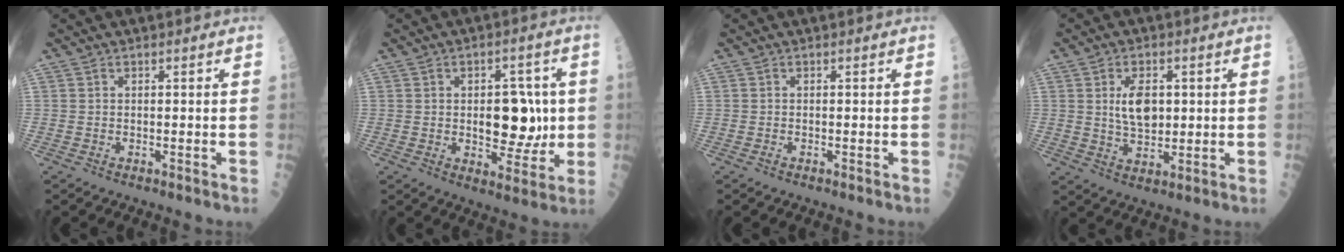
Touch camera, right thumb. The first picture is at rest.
{"total": 10.5, "force": [0.4, 6.2, 8.4], "torque": [-0.068, -0.003, 0.012]}
{"total": 0.0}
{"total": 7.2, "force": [1.4, 4.2, 5.7], "torque": [-0.078, -0.010, 0.028]}